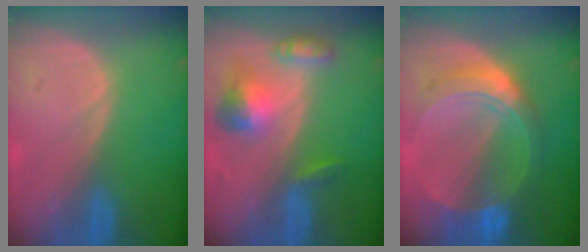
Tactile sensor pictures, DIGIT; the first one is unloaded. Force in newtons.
{"total": 6.5, "press": 6.0, "slide": 2.4}
{"total": 8.4, "press": 8.3, "slide": 0.7}